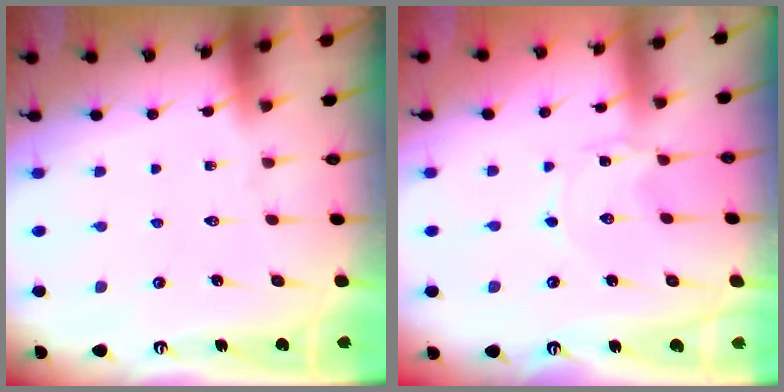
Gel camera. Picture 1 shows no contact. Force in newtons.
{"total": 0.6, "press": 0.6, "slide": 0.1}